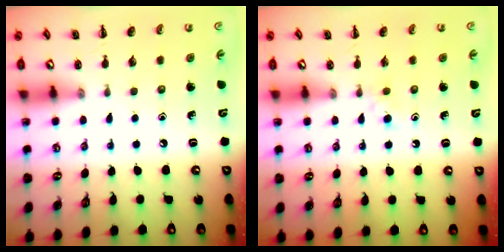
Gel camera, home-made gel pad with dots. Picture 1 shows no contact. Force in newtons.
{"total": 2.6, "press": 2.4, "slide": 1.0}